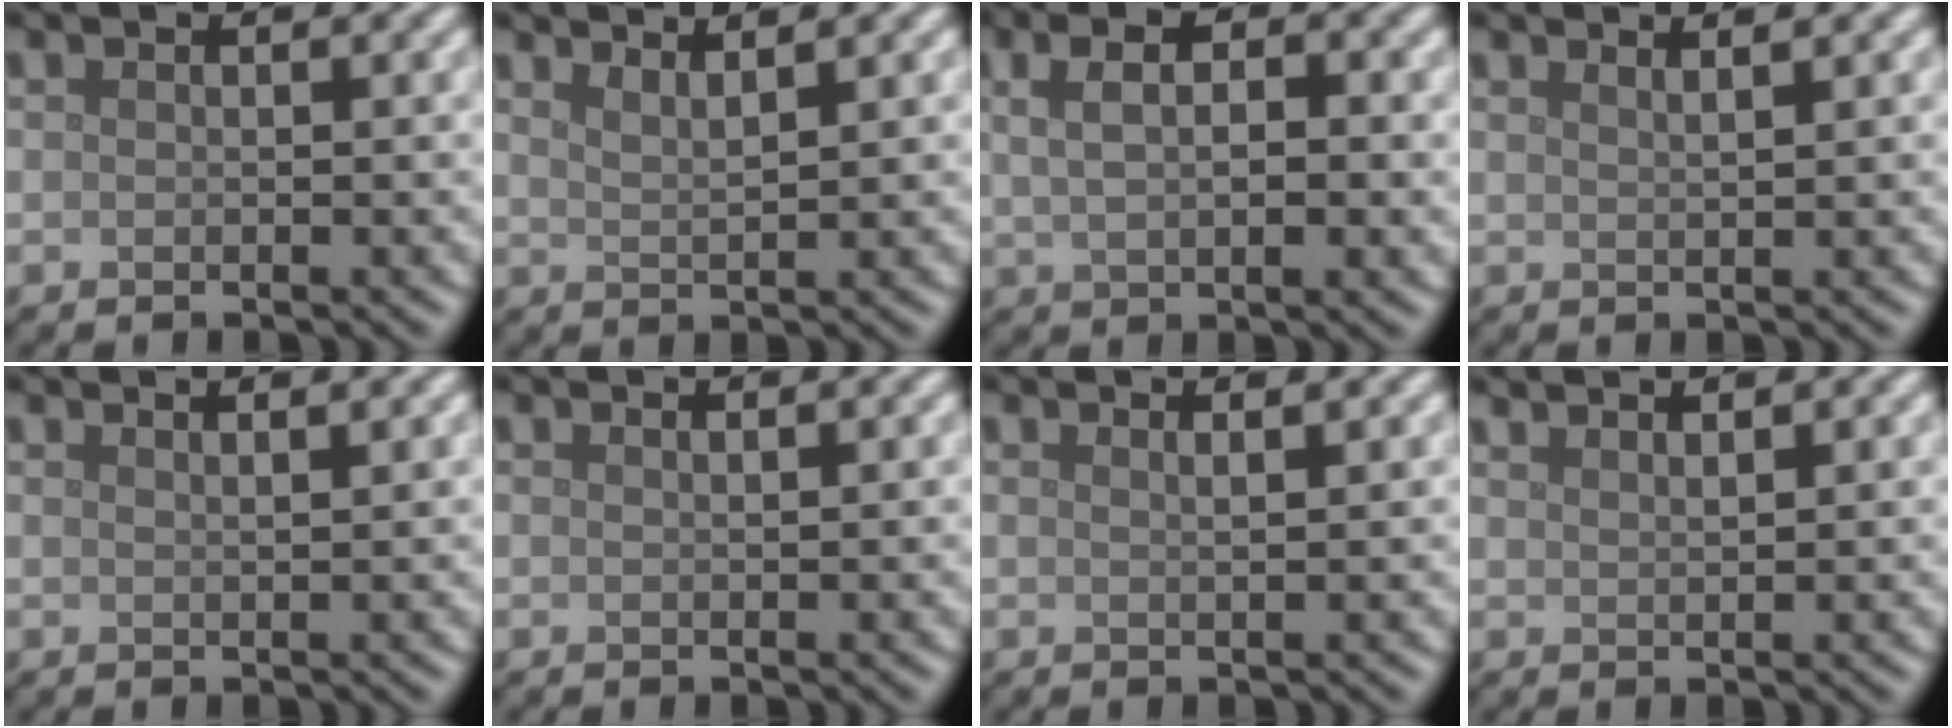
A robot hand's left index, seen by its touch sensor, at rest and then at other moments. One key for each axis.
{"total": 2.4, "fx": 2.0, "fy": 0.6, "fz": 1.2, "tx": -0.010, "ty": 0.009, "tz": 0.023}
{"total": 5.2, "fx": 1.3, "fy": 2.2, "fz": 4.5, "tx": -0.075, "ty": 0.012, "tz": 0.020}
{"total": 2.3, "fx": 1.7, "fy": 0.9, "fz": 1.3, "tx": 0.007, "ty": 0.008, "tz": -0.004}
{"total": 2.6, "fx": 2.0, "fy": 1.0, "fz": 1.5, "tx": 0.009, "ty": 0.010, "tz": -0.003}
{"total": 0.8, "fx": 0.6, "fy": 0.3, "fz": 0.5, "tx": -0.002, "ty": 0.000, "tz": 0.004}
{"total": 1.8, "fx": 1.2, "fy": 0.7, "fz": 1.2, "tx": 0.000, "ty": 0.005, "tz": -0.006}
{"total": 2.5, "fx": 2.0, "fy": 0.7, "fz": 1.3, "tx": 0.003, "ty": 0.007, "tz": 0.010}